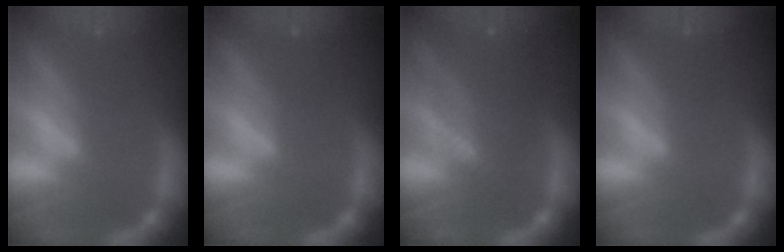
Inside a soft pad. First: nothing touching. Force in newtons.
{"total": 1.5}
{"total": 6.0}
{"total": 1.0}